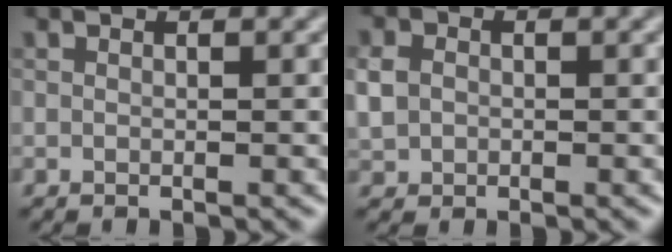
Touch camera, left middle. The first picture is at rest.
{"total": 2.0, "force": [-0.1, 1.8, 0.9], "torque": [-0.017, 0.001, -0.005]}